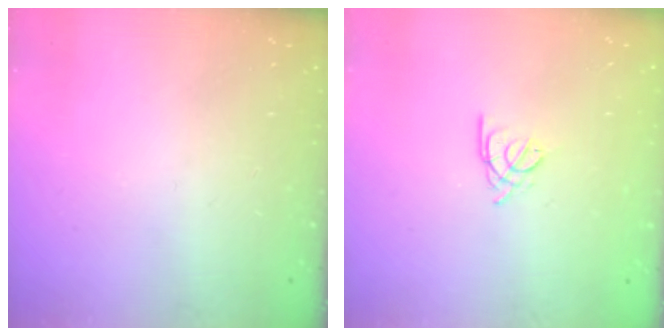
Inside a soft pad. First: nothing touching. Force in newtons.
{"total": 2.2, "press": 2.2, "slide": 0.5}